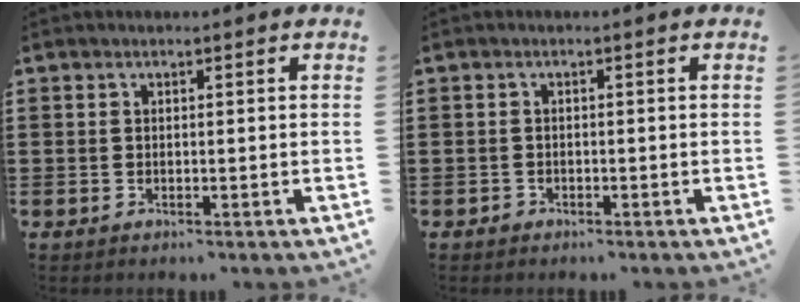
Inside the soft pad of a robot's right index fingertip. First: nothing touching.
{"total": 0.8, "force": [-0.7, 0.5, 0.0], "torque": [-0.003, 0.002, -0.016]}